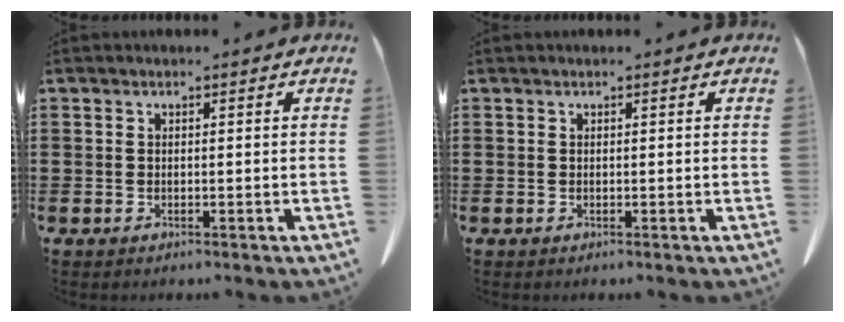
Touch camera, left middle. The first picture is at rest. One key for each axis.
{"total": 0.0}